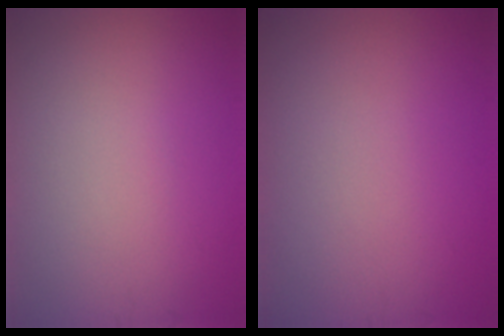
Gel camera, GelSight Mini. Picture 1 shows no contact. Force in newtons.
{"total": 0.0}